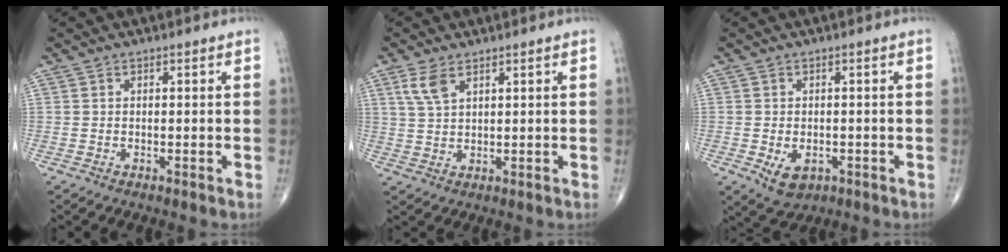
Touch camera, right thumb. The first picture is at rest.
{"total": 4.3, "force": [2.4, 2.0, 3.0], "torque": [-0.066, 0.000, 0.057]}
{"total": 4.9, "force": [-1.6, 3.4, 3.2], "torque": [-0.046, 0.001, -0.013]}